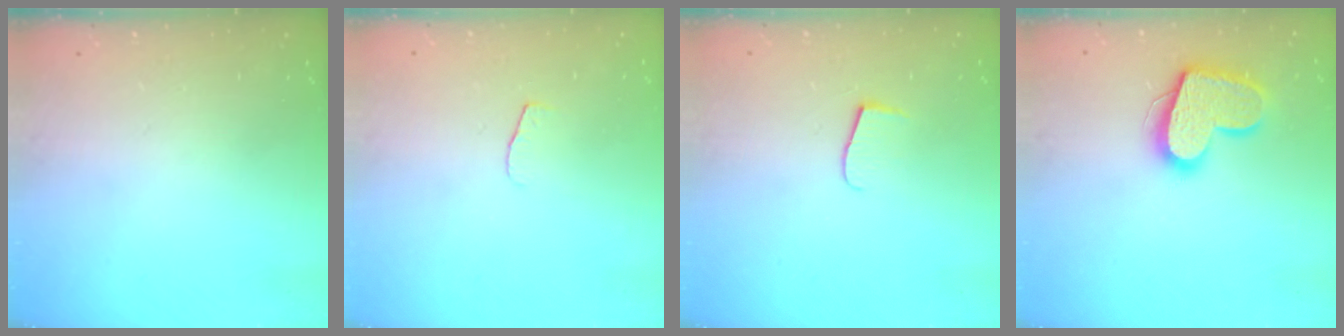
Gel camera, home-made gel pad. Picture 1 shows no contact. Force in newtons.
{"total": 4.2, "press": 4.1, "slide": 0.4}
{"total": 5.5, "press": 5.5, "slide": 0.6}
{"total": 15.8, "press": 15.7, "slide": 1.4}